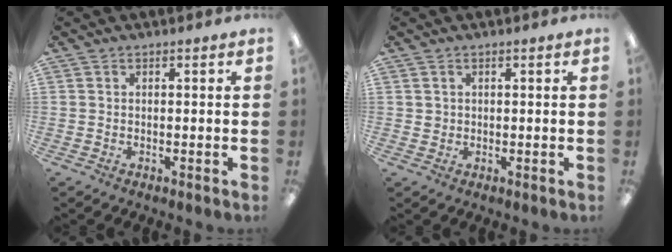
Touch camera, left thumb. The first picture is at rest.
{"total": 1.2, "force": [0.5, 1.1, 0.3], "torque": [-0.007, 0.004, 0.008]}